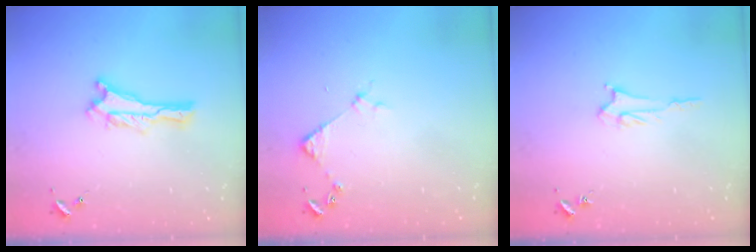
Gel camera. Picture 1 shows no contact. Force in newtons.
{"total": 3.7, "press": 3.7, "slide": 0.2}
{"total": 2.6, "press": 2.6, "slide": 0.3}